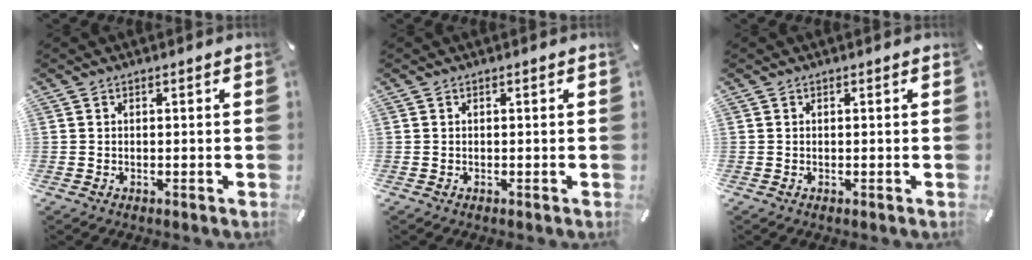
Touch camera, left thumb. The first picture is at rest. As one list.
[{"total": 0.0}, {"total": 0.0}]